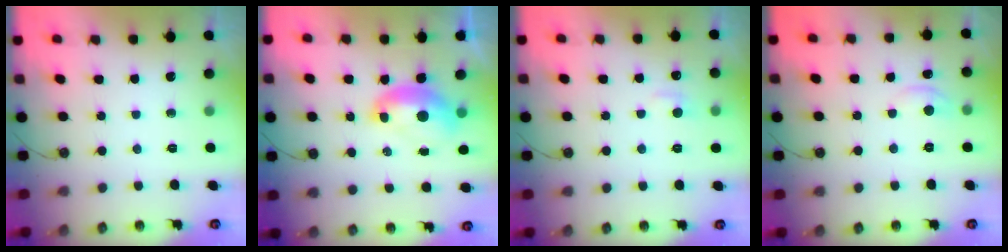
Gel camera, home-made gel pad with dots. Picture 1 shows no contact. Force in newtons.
{"total": 2.1, "press": 2.0, "slide": 0.7}
{"total": 1.7, "press": 1.6, "slide": 0.6}
{"total": 1.3, "press": 1.2, "slide": 0.4}